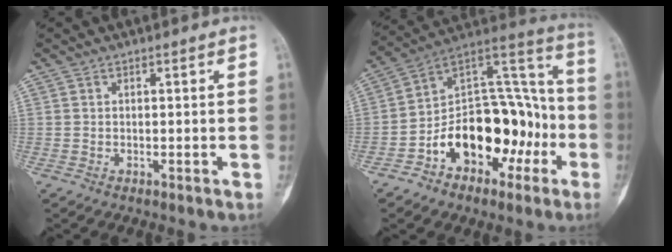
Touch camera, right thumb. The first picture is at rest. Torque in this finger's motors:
{"motor_torque": [0.89, 0.89, 0.88, -0.86, 0.30]}